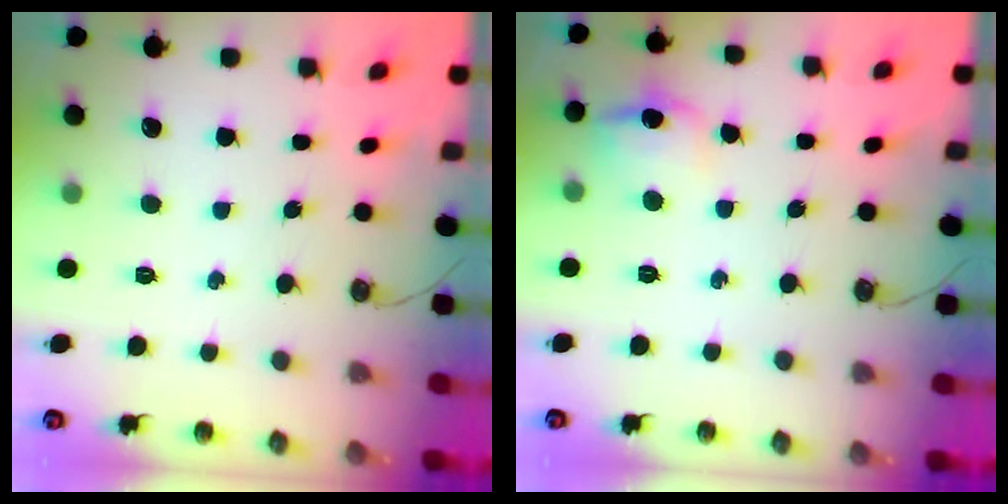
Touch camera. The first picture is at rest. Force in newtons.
{"total": 10.2, "press": 10.2, "slide": 0.9}